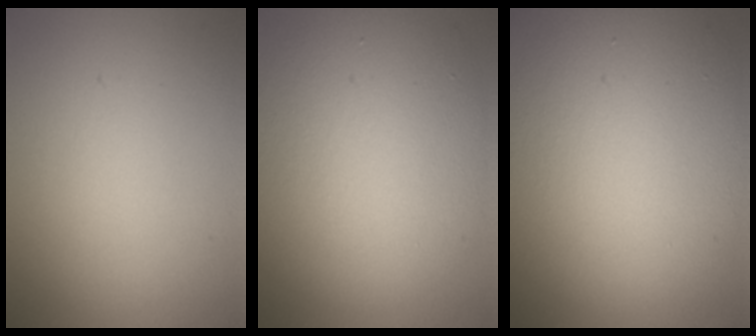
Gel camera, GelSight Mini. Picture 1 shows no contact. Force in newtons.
{"total": 10.1, "press": 10.1, "slide": 0.6}
{"total": 14.6, "press": 14.6, "slide": 0.8}